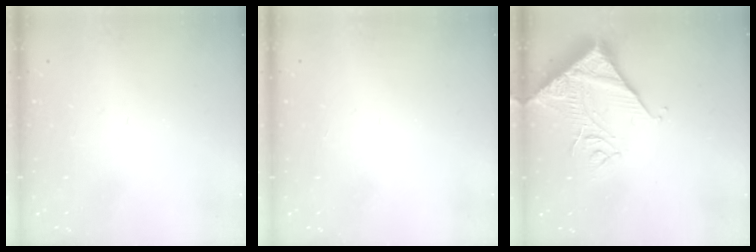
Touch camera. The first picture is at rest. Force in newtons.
{"total": 1.5, "press": 1.5, "slide": 0.1}
{"total": 13.9, "press": 13.8, "slide": 1.7}